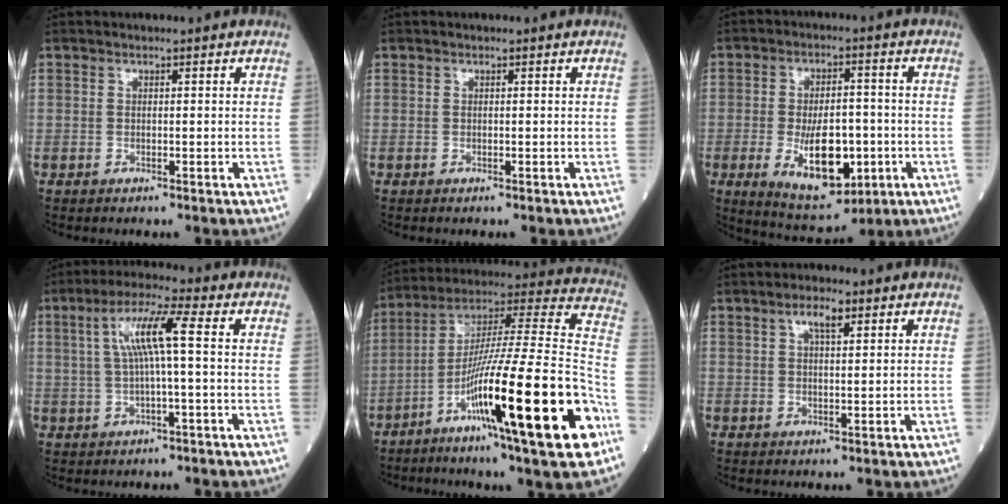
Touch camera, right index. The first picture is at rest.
{"total": 0.0}
{"total": 12.2, "force": [-3.3, 5.3, 10.5], "torque": [-0.186, -0.009, -0.043]}
{"total": 7.8, "force": [1.2, 0.4, 7.7], "torque": [-0.153, 0.018, 0.023]}
{"total": 30.7, "force": [-11.9, 1.6, 28.2], "torque": [-0.408, -0.034, -0.204]}
{"total": 3.2, "force": [1.7, 0.8, 2.6], "torque": [-0.053, 0.005, 0.029]}